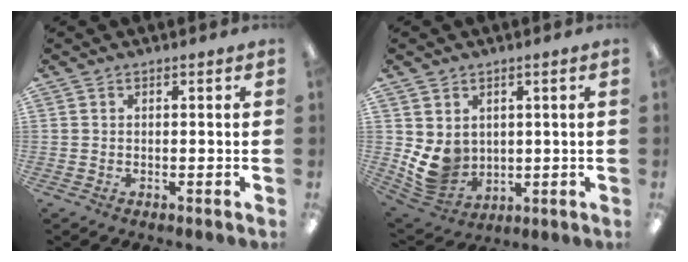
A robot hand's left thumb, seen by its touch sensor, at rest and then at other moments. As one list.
[{"total": 8.8, "force": [1.6, 7.6, 4.1], "torque": [-0.104, -0.016, 0.038]}]